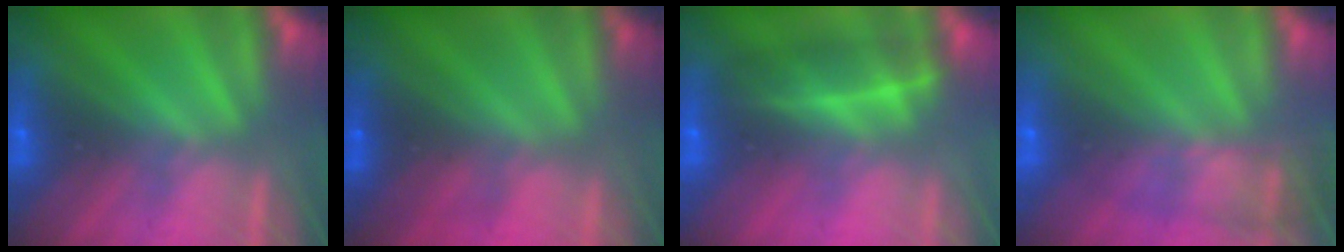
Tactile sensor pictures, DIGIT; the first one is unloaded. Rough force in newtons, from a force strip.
{"total": 2.1}
{"total": 2.0}
{"total": 7.5}